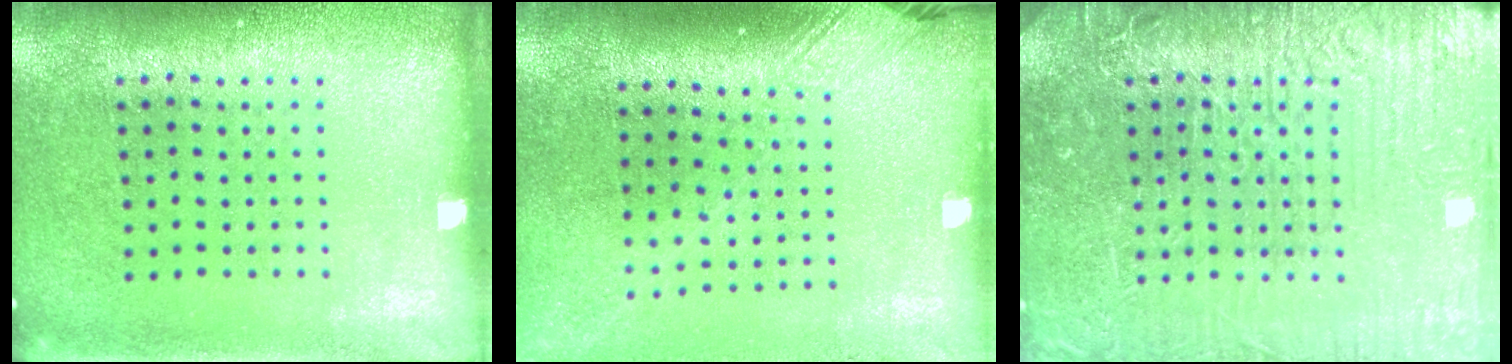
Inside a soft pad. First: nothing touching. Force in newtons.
{"total": 1.8, "press": 1.4, "slide": 1.0}
{"total": 7.8, "press": 7.7, "slide": 1.0}